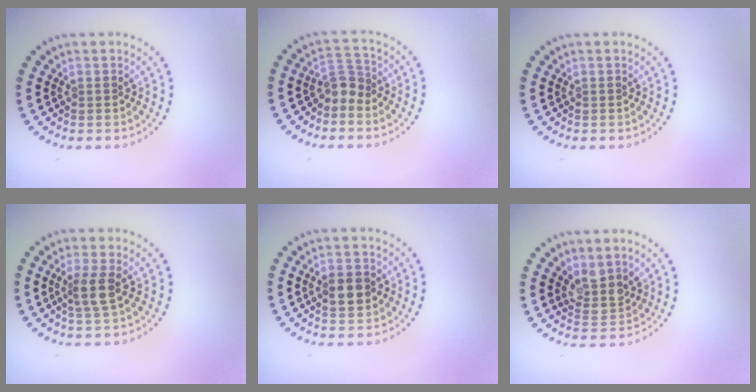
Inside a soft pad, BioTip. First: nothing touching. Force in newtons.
{"total": 2.1, "press": 1.6, "slide": 1.3}
{"total": 0.0}
{"total": 2.2, "press": 1.9, "slide": 1.1}
{"total": 3.0, "press": 3.0, "slide": 0.1}
{"total": 2.8, "press": 2.2, "slide": 1.8}